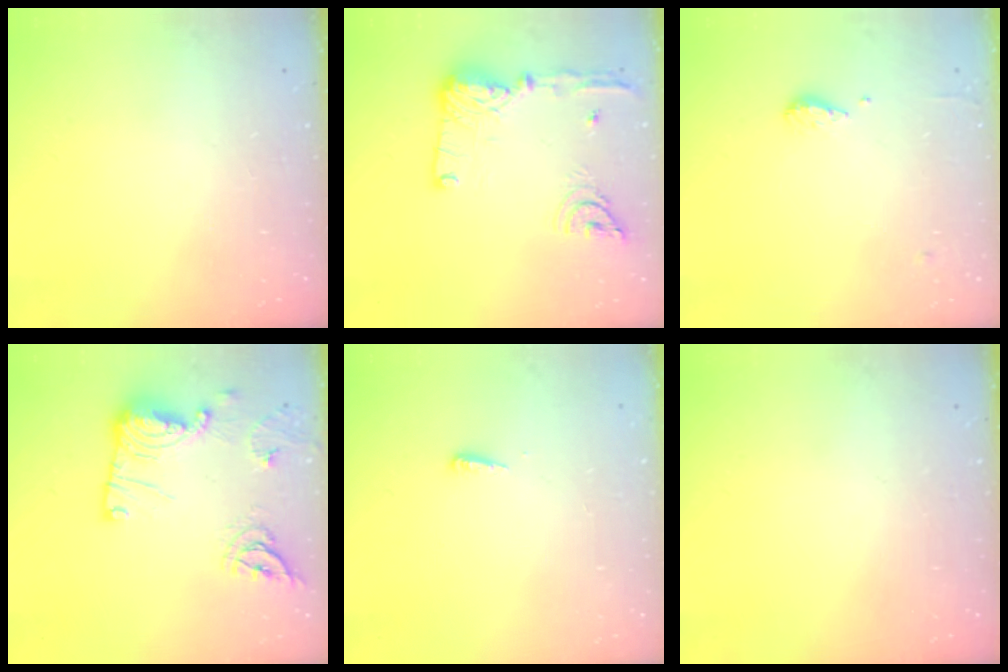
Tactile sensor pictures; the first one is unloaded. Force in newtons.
{"total": 16.7, "press": 16.5, "slide": 2.8}
{"total": 6.1, "press": 6.0, "slide": 0.7}
{"total": 17.4, "press": 17.4, "slide": 1.1}
{"total": 3.8, "press": 3.7, "slide": 0.6}
{"total": 0.0}